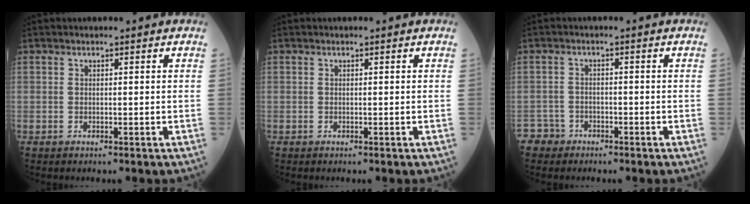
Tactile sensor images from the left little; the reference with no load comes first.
{"total": 0.0}
{"total": 2.9, "force": [-2.2, 1.8, -0.7], "torque": [0.010, 0.007, -0.044]}